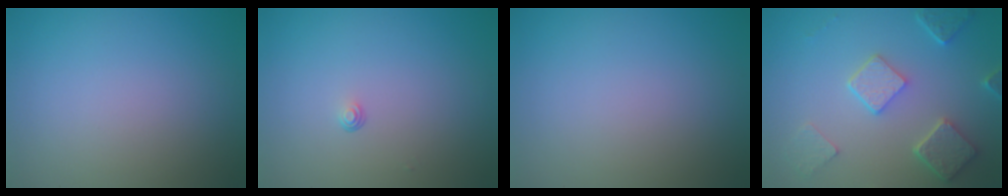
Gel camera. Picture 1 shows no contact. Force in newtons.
{"total": 0.6, "press": 0.3, "slide": 0.5}
{"total": 0.0}
{"total": 4.9, "press": 3.9, "slide": 2.8}